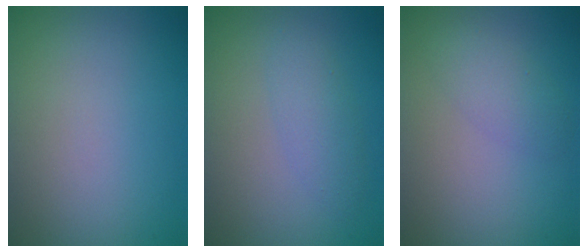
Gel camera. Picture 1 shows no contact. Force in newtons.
{"total": 2.1, "press": 2.1, "slide": 0.1}
{"total": 2.1, "press": 2.1, "slide": 0.1}